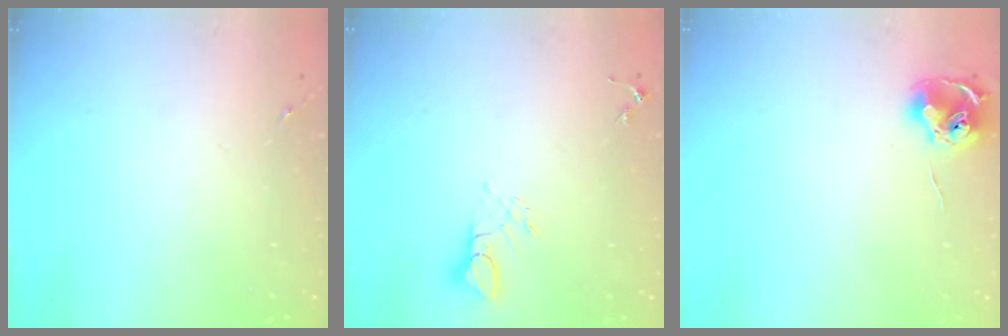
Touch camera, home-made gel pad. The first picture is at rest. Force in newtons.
{"total": 3.9, "press": 3.9, "slide": 0.5}
{"total": 8.4, "press": 8.4, "slide": 0.4}